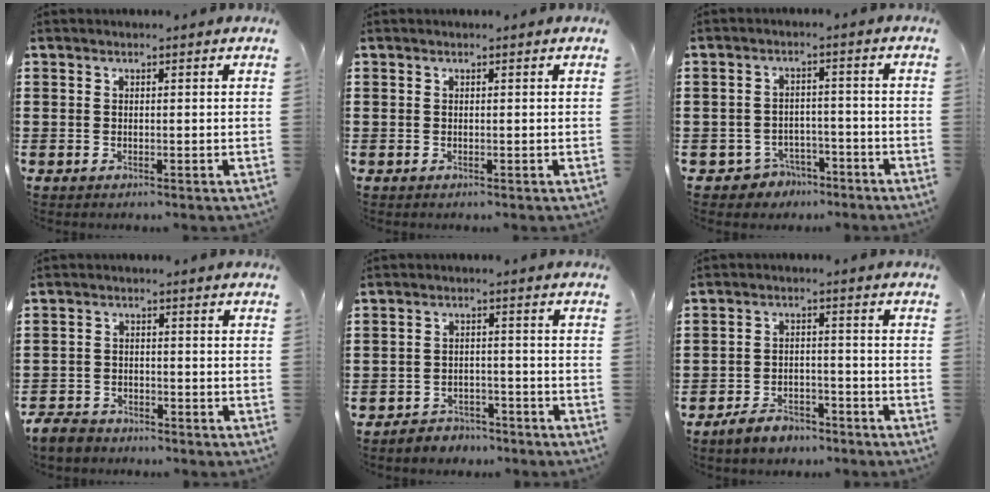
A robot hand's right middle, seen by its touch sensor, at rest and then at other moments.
{"total": 0.0}
{"total": 3.7, "force": [-3.4, 1.5, 0.0], "torque": [-0.011, 0.005, -0.073]}
{"total": 3.7, "force": [-3.5, 1.1, 0.4], "torque": [-0.023, -0.001, -0.077]}
{"total": 3.4, "force": [-3.3, 0.8, -0.2], "torque": [-0.004, 0.001, -0.071]}
{"total": 4.3, "force": [-3.9, 1.4, 1.1], "torque": [-0.024, 0.008, -0.079]}